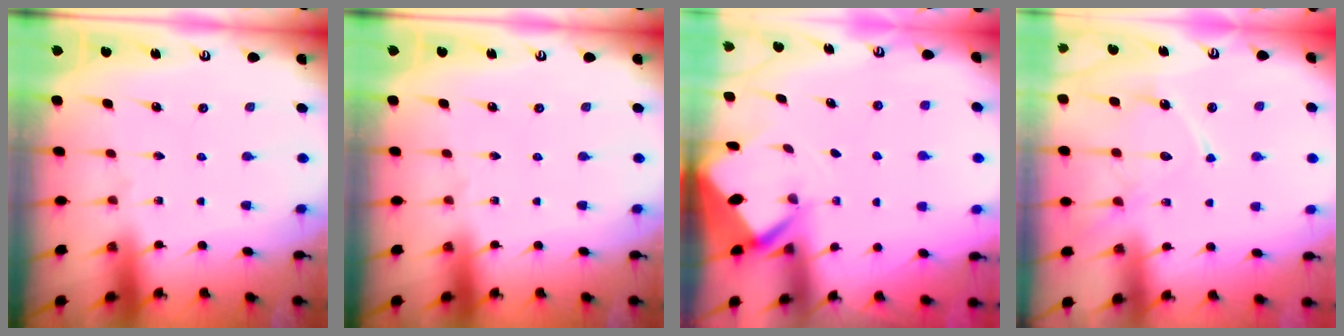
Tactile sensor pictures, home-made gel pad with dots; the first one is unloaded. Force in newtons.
{"total": 0.0}
{"total": 3.0, "press": 3.0, "slide": 0.2}
{"total": 13.1, "press": 13.1, "slide": 1.1}